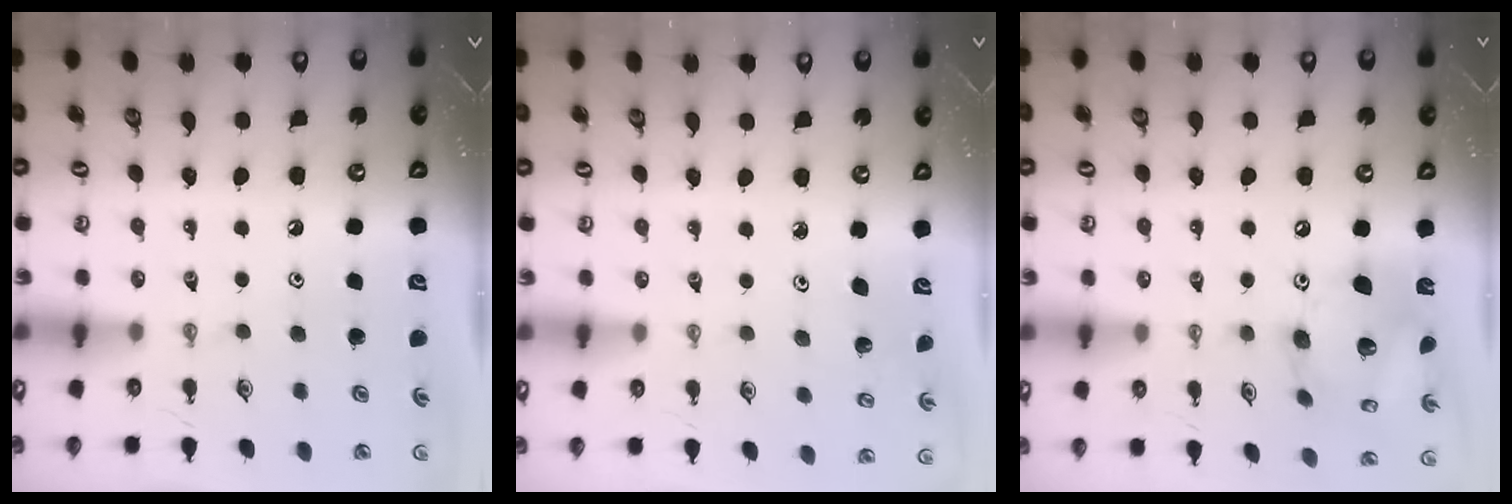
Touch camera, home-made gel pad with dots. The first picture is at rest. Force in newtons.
{"total": 1.0, "press": 1.0, "slide": 0.1}
{"total": 16.1, "press": 16.0, "slide": 1.9}